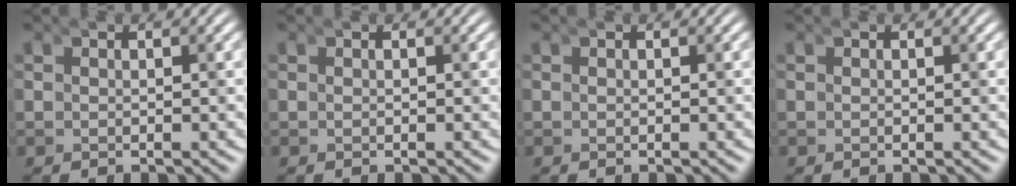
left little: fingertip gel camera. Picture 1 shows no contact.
{"total": 0.0}
{"total": 0.0}
{"total": 0.0}